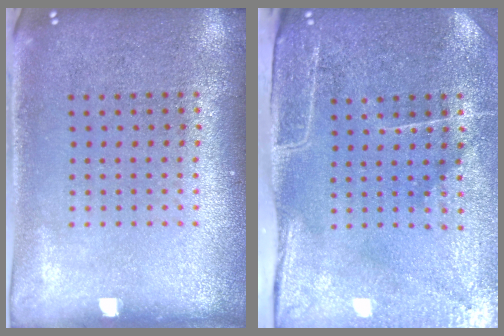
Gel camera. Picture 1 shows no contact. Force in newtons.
{"total": 4.6, "press": 3.8, "slide": 2.5}